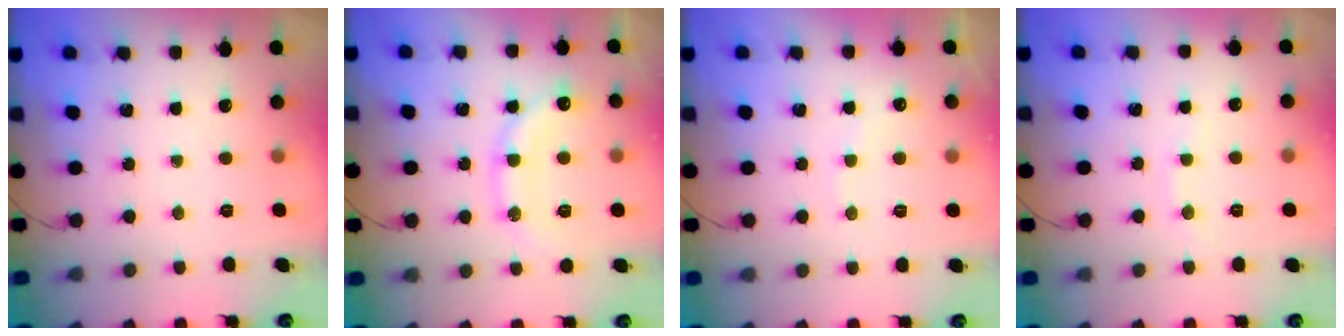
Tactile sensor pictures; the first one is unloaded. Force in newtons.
{"total": 14.9, "press": 14.8, "slide": 1.5}
{"total": 6.3, "press": 6.2, "slide": 1.1}
{"total": 2.7, "press": 2.6, "slide": 0.8}